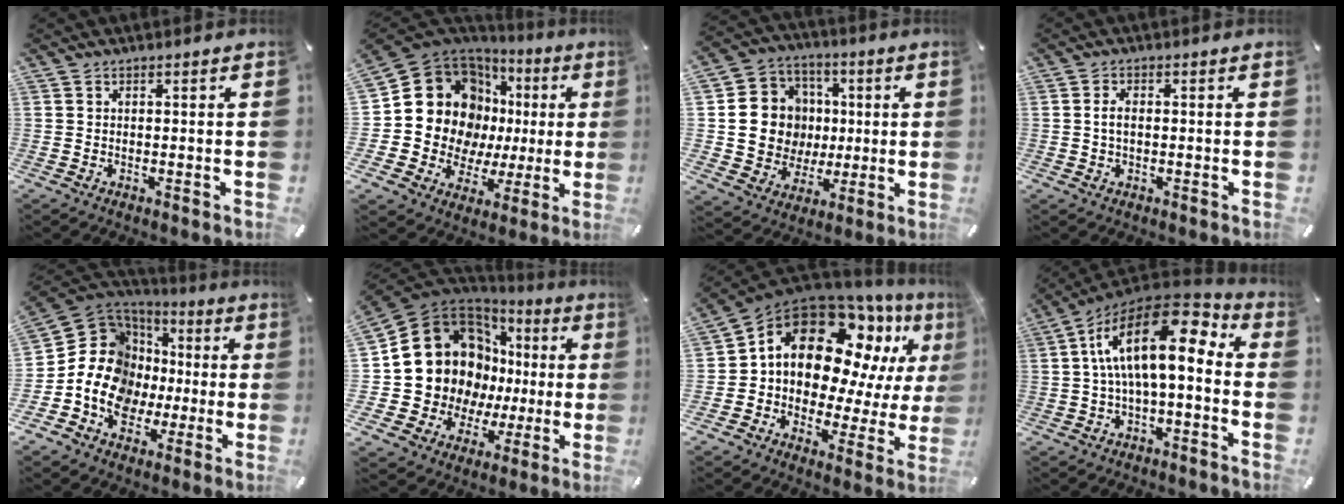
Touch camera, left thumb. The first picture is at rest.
{"total": 17.4, "force": [4.1, 14.4, 8.9], "torque": [-0.164, -0.049, 0.084]}
{"total": 14.8, "force": [0.8, 14.1, 4.4], "torque": [-0.066, 0.005, 0.029]}
{"total": 2.7, "force": [0.0, 1.5, 2.3], "torque": [-0.053, 0.001, -0.004]}
{"total": 15.4, "force": [-2.5, 13.6, 7.0], "torque": [-0.152, -0.008, -0.043]}
{"total": 17.0, "force": [3.9, 15.1, 6.9], "torque": [-0.127, -0.048, 0.100]}
{"total": 17.6, "force": [8.6, 11.8, 9.8], "torque": [-0.187, -0.073, 0.148]}
{"total": 18.4, "force": [3.5, 7.7, 16.3], "torque": [-0.290, -0.024, 0.057]}